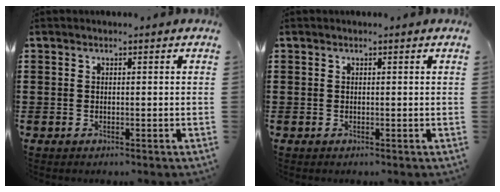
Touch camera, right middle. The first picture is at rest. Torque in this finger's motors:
{"motor_torque": [0.19, -0.19, -0.02, 0.00]}